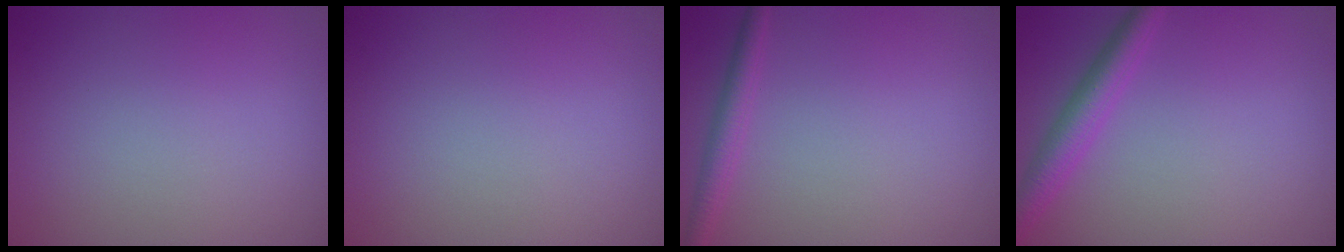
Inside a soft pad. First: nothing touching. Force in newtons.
{"total": 0.0}
{"total": 2.0, "press": 2.0, "slide": 0.1}
{"total": 3.2, "press": 3.2, "slide": 0.1}